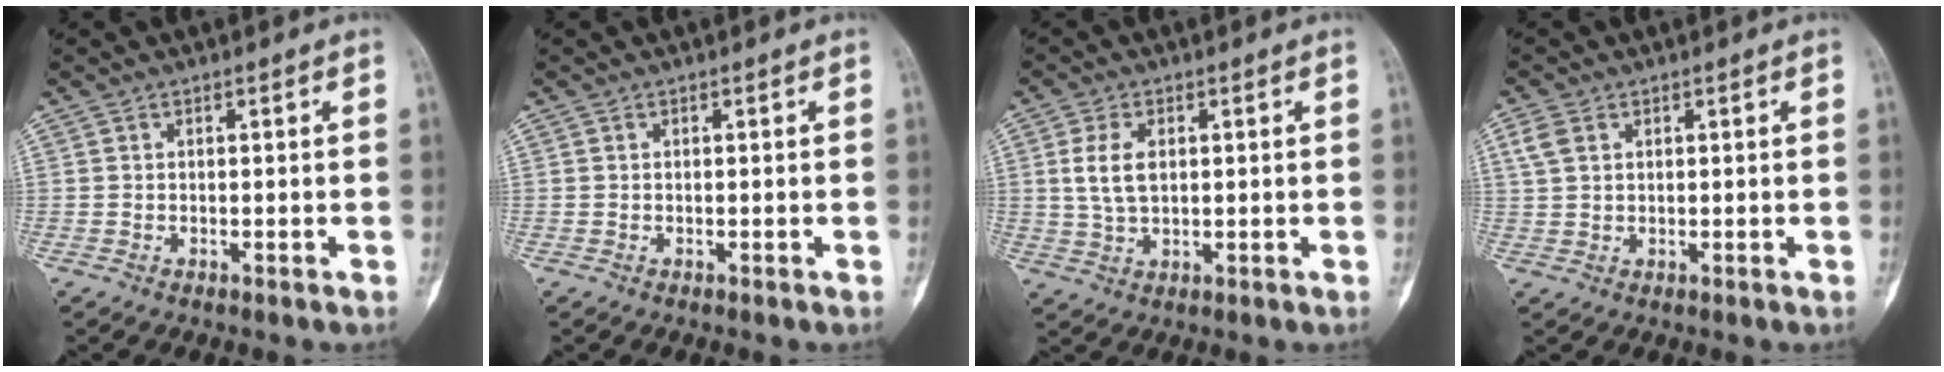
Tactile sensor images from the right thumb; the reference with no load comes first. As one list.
[{"total": 0.0}, {"total": 5.9, "force": [1.1, 3.4, 4.7], "torque": [-0.091, -0.001, 0.023]}, {"total": 3.5, "force": [1.4, 2.4, 2.1], "torque": [-0.050, 0.004, 0.034]}]